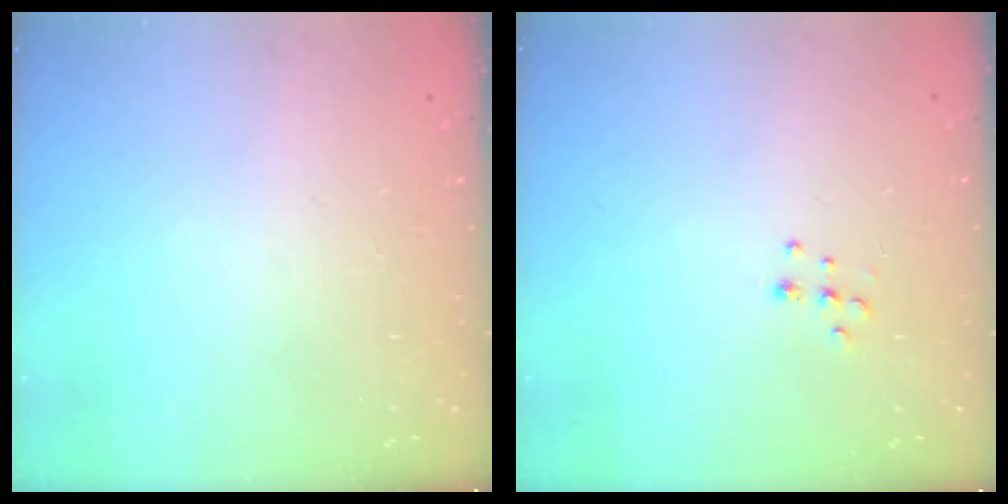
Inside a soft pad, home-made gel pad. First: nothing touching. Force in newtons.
{"total": 7.0, "press": 6.9, "slide": 0.6}